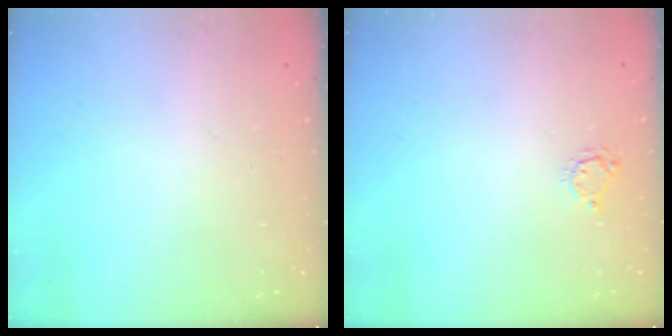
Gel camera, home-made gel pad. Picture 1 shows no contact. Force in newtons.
{"total": 3.4, "press": 3.3, "slide": 0.3}